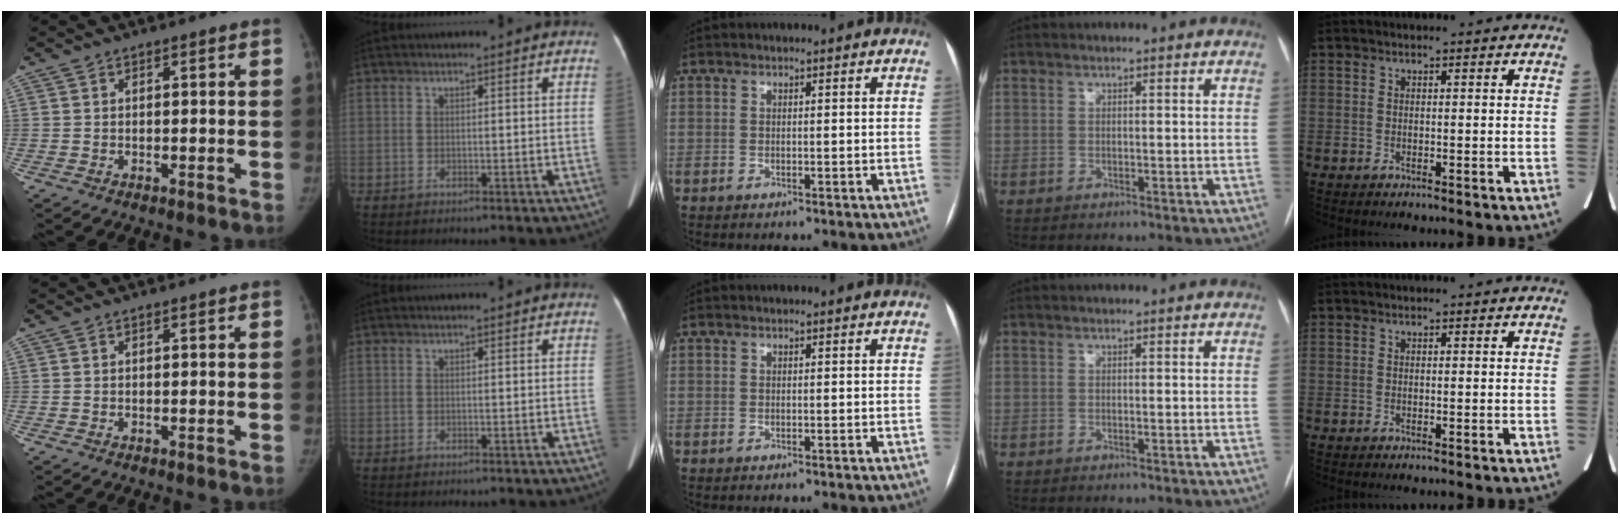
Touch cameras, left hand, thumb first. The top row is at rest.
{}